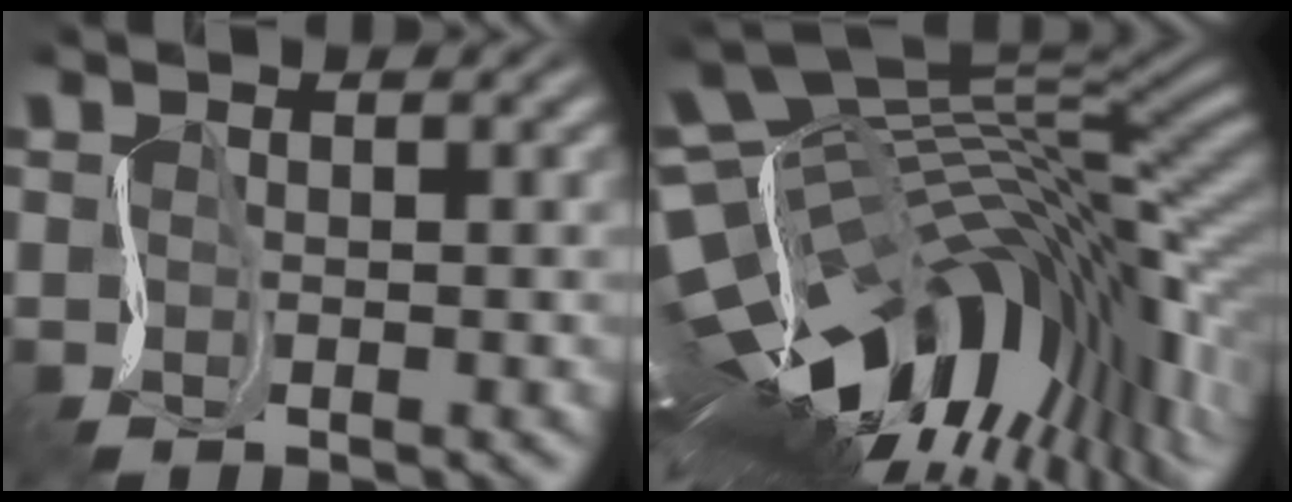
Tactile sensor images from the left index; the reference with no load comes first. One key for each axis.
{"total": 16.5, "fx": -4.1, "fy": 8.3, "fz": 13.6, "tx": -0.249, "ty": 0.012, "tz": -0.081}